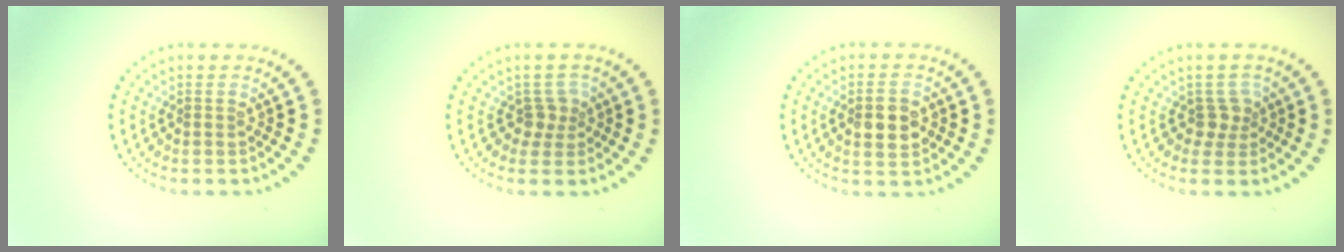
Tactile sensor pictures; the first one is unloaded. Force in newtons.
{"total": 1.9, "press": 1.4, "slide": 1.2}
{"total": 3.6, "press": 3.6, "slide": 0.2}
{"total": 1.9, "press": 1.4, "slide": 1.2}